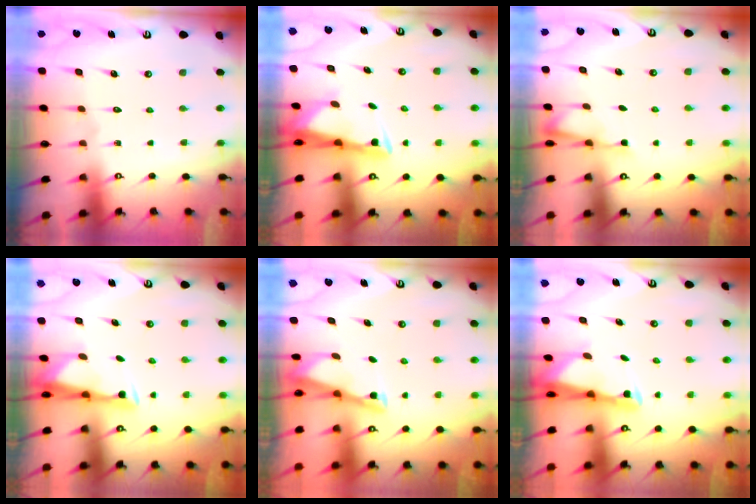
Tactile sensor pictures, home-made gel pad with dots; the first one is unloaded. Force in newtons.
{"total": 3.0, "press": 2.9, "slide": 0.9}
{"total": 2.5, "press": 2.4, "slide": 0.4}
{"total": 3.4, "press": 3.3, "slide": 1.0}
{"total": 2.9, "press": 2.9, "slide": 0.3}
{"total": 2.4, "press": 2.3, "slide": 0.5}